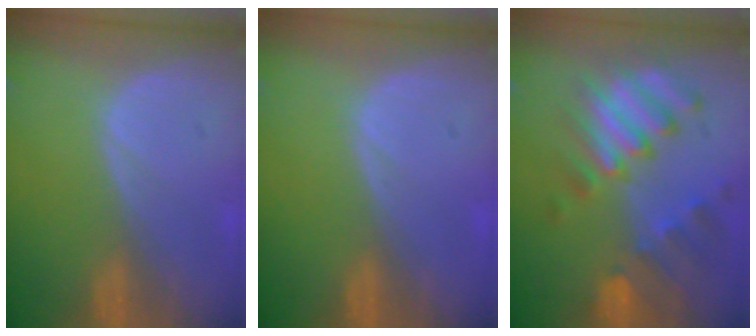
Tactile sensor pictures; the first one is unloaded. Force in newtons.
{"total": 0.0}
{"total": 10.3, "press": 9.0, "slide": 5.1}